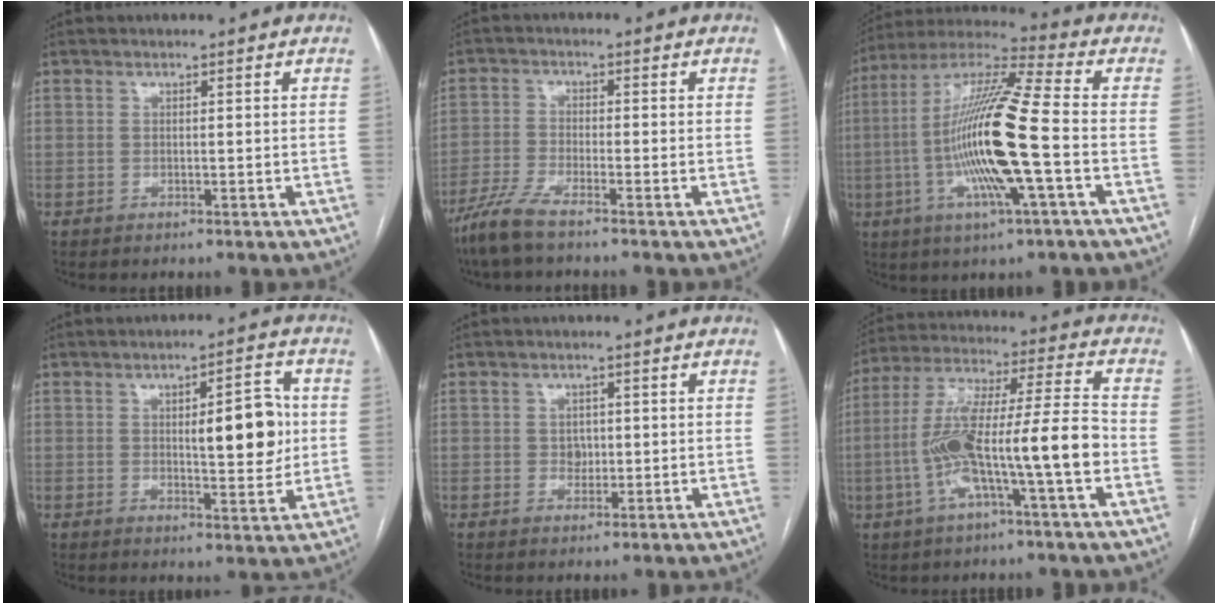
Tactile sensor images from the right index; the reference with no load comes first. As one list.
[{"total": 5.3, "force": [-4.2, 0.2, 3.2], "torque": [-0.076, -0.015, -0.091]}, {"total": 18.4, "force": [-3.3, 0.6, 18.1], "torque": [-0.361, -0.004, -0.069]}, {"total": 8.8, "force": [0.9, 2.5, 8.4], "torque": [-0.112, 0.005, 0.016]}, {"total": 1.9, "force": [0.1, 1.6, 1.1], "torque": [-0.014, 0.001, 0.003]}, {"total": 15.4, "force": [-4.1, 0.7, 14.8], "torque": [-0.283, 0.017, -0.075]}]